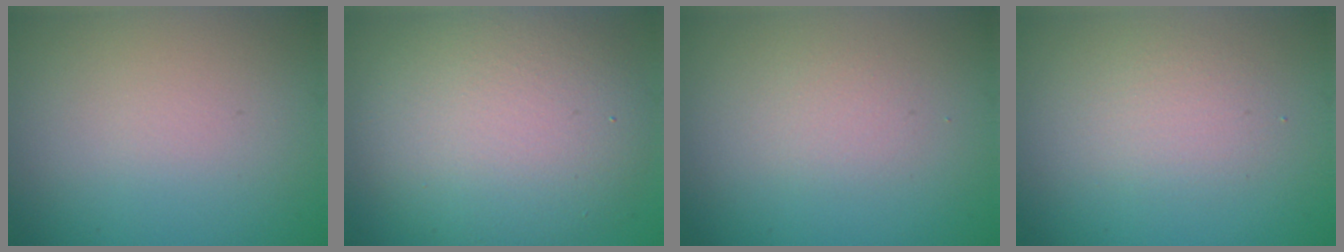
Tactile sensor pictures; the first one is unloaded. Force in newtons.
{"total": 9.5, "press": 9.5, "slide": 0.3}
{"total": 1.3, "press": 1.3, "slide": 0.1}
{"total": 1.9, "press": 1.9, "slide": 0.1}